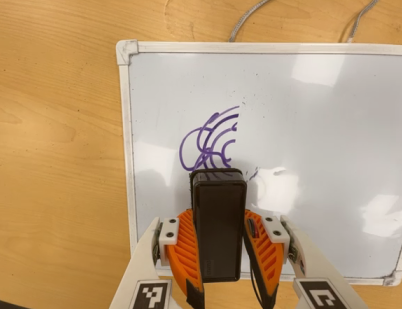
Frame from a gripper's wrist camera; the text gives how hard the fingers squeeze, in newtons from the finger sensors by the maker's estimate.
{"total": 6.2, "left": 5.6, "right": 6.8}